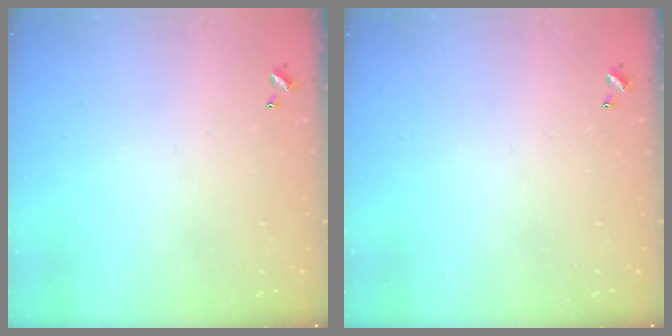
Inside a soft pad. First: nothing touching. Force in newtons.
{"total": 0.0}